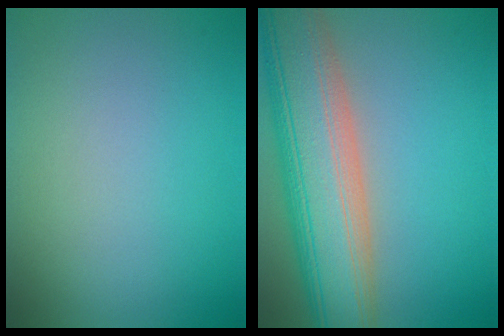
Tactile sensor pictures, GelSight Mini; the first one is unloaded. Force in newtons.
{"total": 11.9, "press": 11.9, "slide": 0.9}